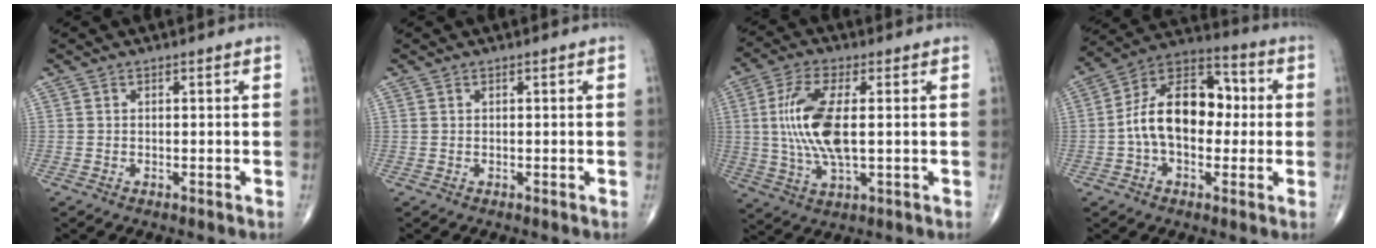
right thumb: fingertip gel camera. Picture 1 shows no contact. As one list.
[{"total": 0.0}, {"total": 12.7, "force": [1.0, 4.8, 11.8], "torque": [-0.258, -0.004, 0.022]}, {"total": 16.1, "force": [-0.1, 10.2, 12.5], "torque": [-0.183, 0.045, -0.013]}]